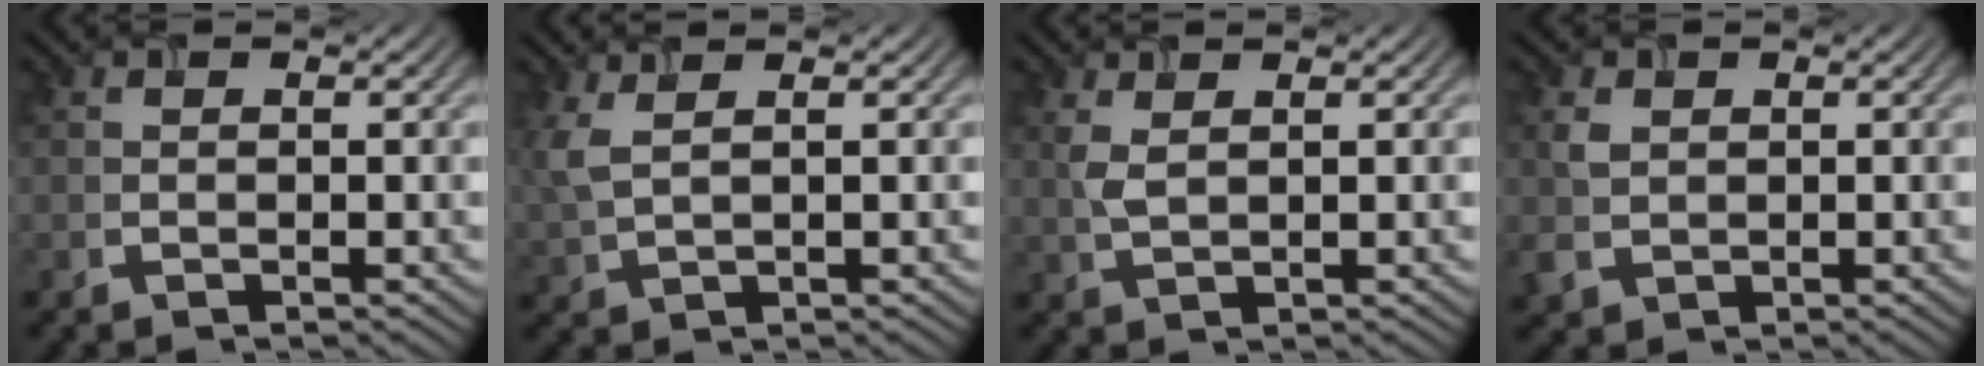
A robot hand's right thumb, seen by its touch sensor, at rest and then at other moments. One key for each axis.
{"total": 3.5, "fx": 1.6, "fy": 1.3, "fz": 2.9, "tx": -0.086, "ty": 0.006, "tz": 0.036}
{"total": 2.2, "fx": 1.0, "fy": 0.9, "fz": 1.7, "tx": -0.050, "ty": 0.004, "tz": 0.024}
{"total": 2.5, "fx": 0.4, "fy": 2.1, "fz": 1.3, "tx": -0.036, "ty": -0.001, "tz": 0.010}